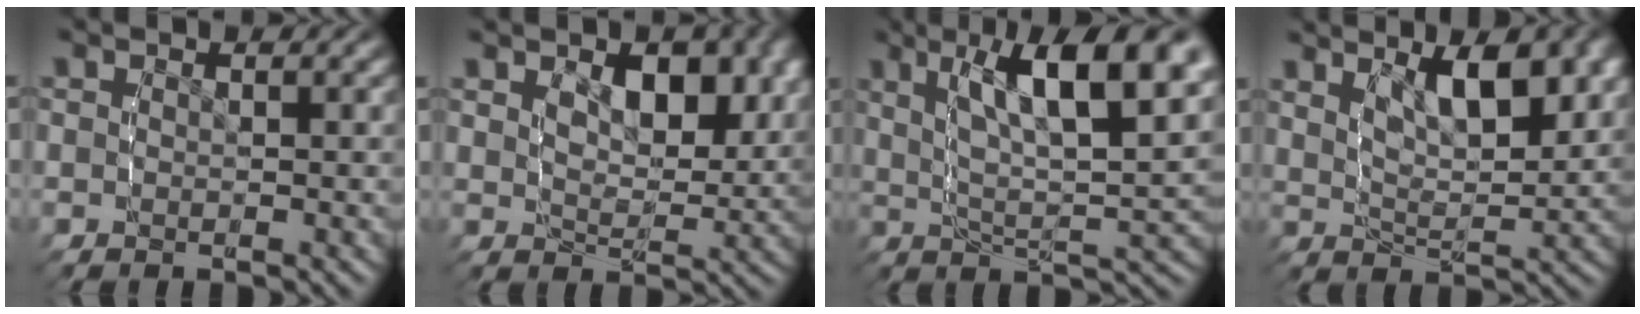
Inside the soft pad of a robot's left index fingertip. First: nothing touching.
{"total": 4.1, "force": [1.6, 2.2, 3.0], "torque": [-0.057, -0.018, 0.027]}
{"total": 8.8, "force": [2.7, 2.5, 8.0], "torque": [-0.123, 0.002, 0.040]}
{"total": 5.7, "force": [2.4, 2.2, 4.7], "torque": [-0.083, -0.011, 0.040]}